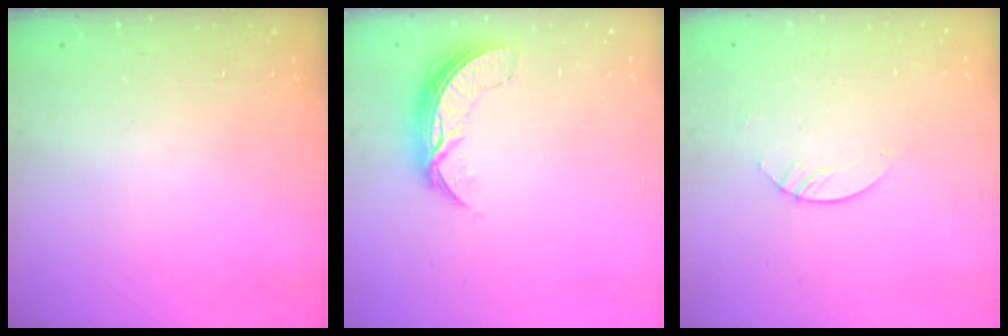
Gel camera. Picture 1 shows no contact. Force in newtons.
{"total": 7.4, "press": 7.3, "slide": 0.5}
{"total": 2.4, "press": 2.4, "slide": 0.2}